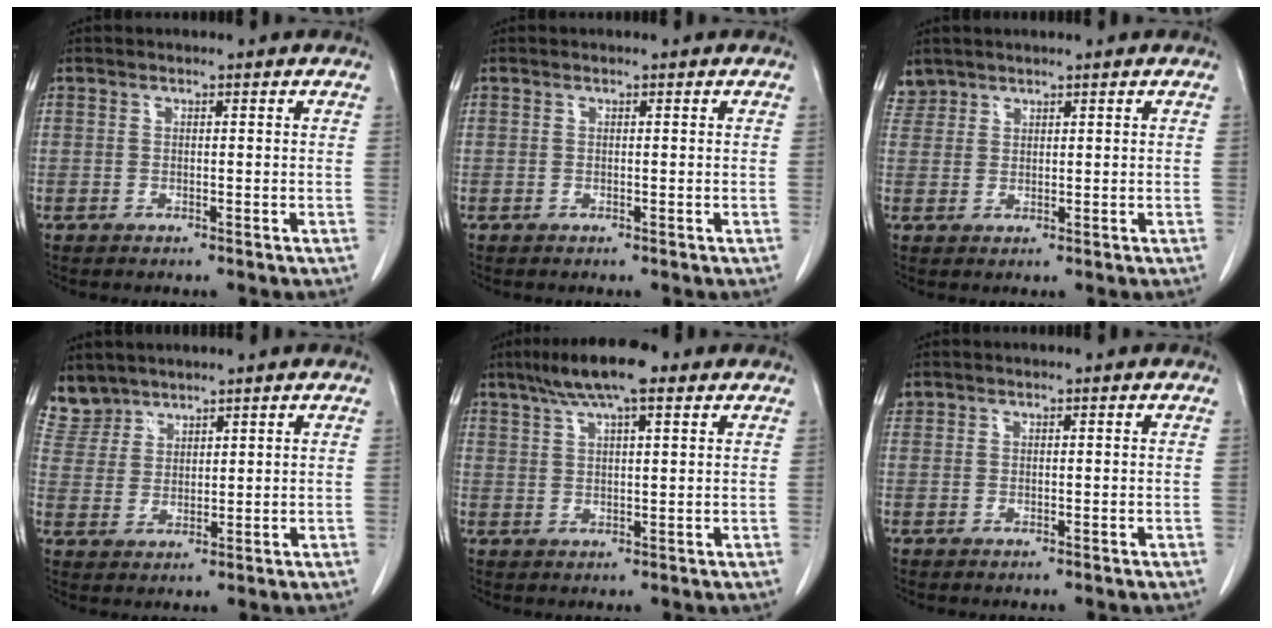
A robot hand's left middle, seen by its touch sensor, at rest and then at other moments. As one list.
[{"total": 0.0}, {"total": 2.3, "force": [2.0, 1.0, -0.4], "torque": [0.010, 0.010, 0.041]}, {"total": 5.5, "force": [5.1, 2.2, -0.4], "torque": [0.007, 0.004, 0.114]}, {"total": 9.2, "force": [6.2, 1.7, 6.6], "torque": [-0.117, 0.023, 0.101]}, {"total": 0.8, "force": [0.6, 0.5, 0.0], "torque": [0.001, 0.012, 0.013]}]